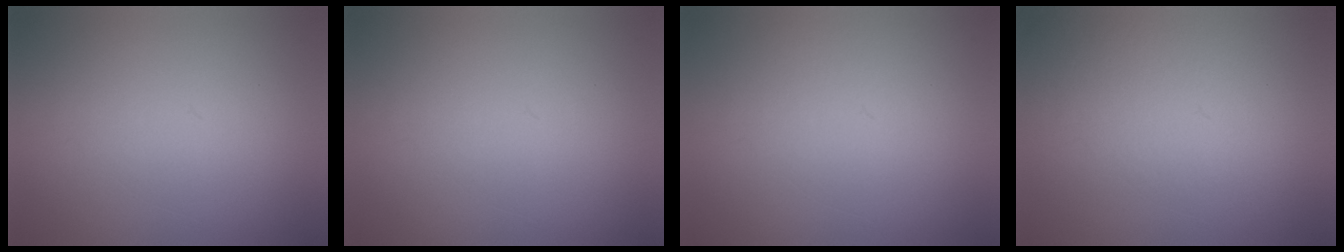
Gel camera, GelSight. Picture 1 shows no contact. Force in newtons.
{"total": 0.0}
{"total": 1.0}
{"total": 4.2}